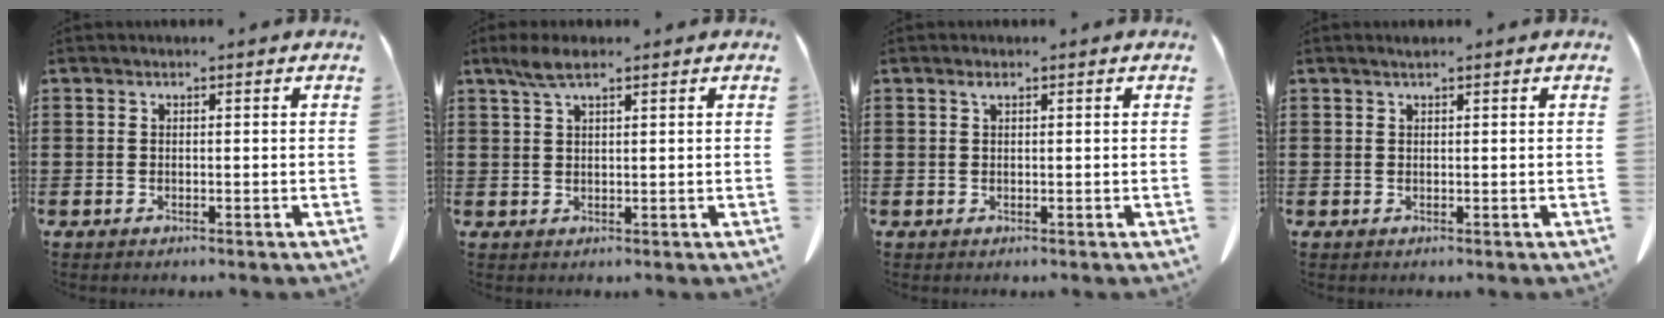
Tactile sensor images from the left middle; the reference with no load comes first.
{"total": 3.4, "force": [2.0, 0.8, 2.6], "torque": [-0.056, 0.002, 0.037]}
{"total": 0.9, "force": [0.4, 0.3, 0.7], "torque": [-0.016, 0.003, 0.007]}
{"total": 0.6, "force": [0.5, 0.0, 0.5], "torque": [-0.011, -0.002, 0.009]}